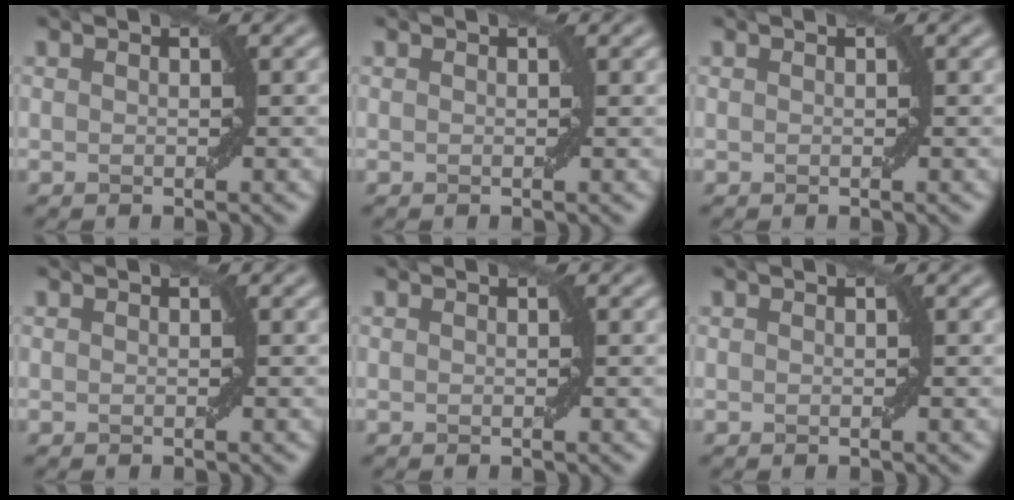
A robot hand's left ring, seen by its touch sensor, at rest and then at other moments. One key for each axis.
{"total": 0.0}
{"total": 0.0}
{"total": 0.0}
{"total": 0.0}
{"total": 0.0}